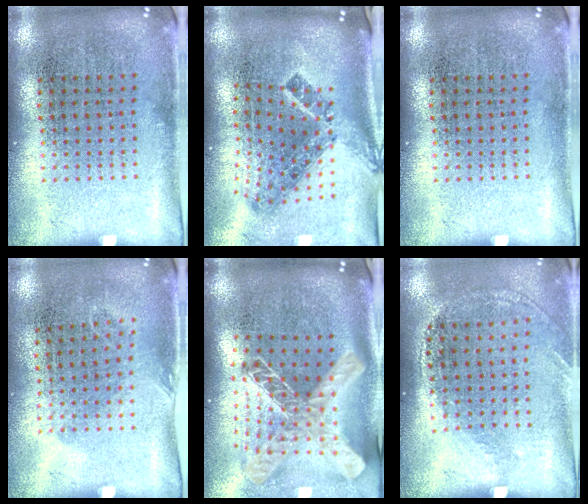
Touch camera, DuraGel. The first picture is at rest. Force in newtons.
{"total": 1.9, "press": 1.3, "slide": 1.3}
{"total": 0.0}
{"total": 0.8, "press": 0.6, "slide": 0.5}
{"total": 2.5, "press": 1.8, "slide": 1.8}
{"total": 1.2, "press": 1.0, "slide": 0.8}